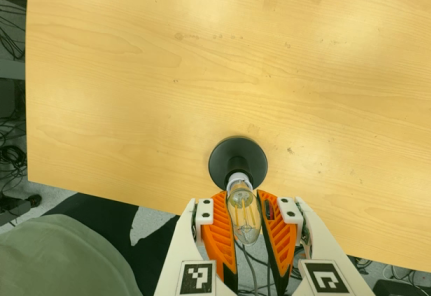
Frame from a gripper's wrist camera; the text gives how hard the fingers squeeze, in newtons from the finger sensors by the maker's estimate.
{"total": 20.9, "left": 23.8, "right": 18.1}